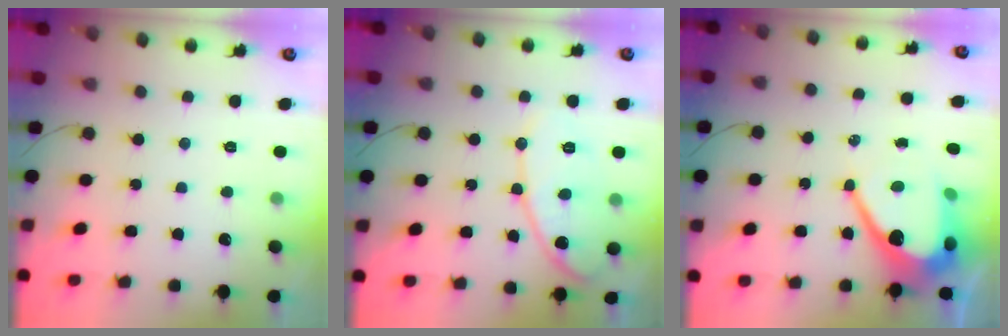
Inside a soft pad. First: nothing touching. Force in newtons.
{"total": 11.5, "press": 11.5, "slide": 0.6}
{"total": 12.6, "press": 12.6, "slide": 1.1}